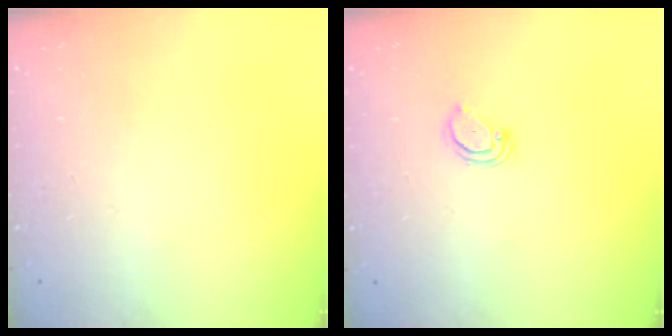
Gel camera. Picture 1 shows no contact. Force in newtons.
{"total": 3.0, "press": 3.0, "slide": 0.2}